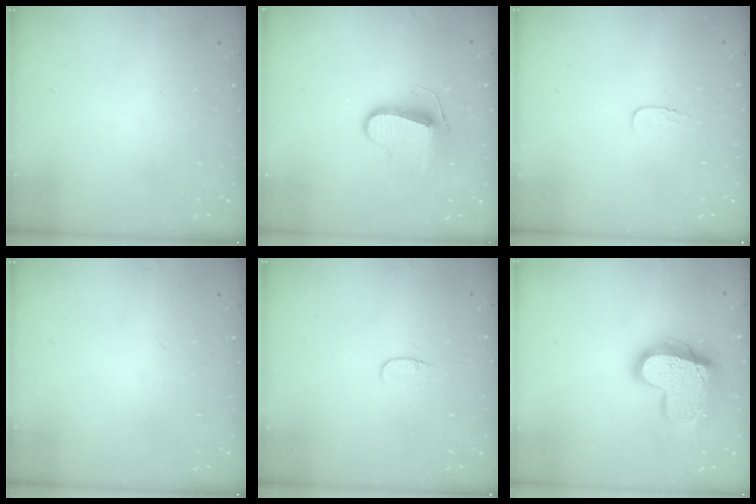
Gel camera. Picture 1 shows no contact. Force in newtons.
{"total": 9.1, "press": 9.1, "slide": 0.2}
{"total": 3.6, "press": 3.6, "slide": 0.4}
{"total": 0.0}
{"total": 3.4, "press": 3.4, "slide": 0.4}
{"total": 18.2, "press": 18.2, "slide": 1.6}